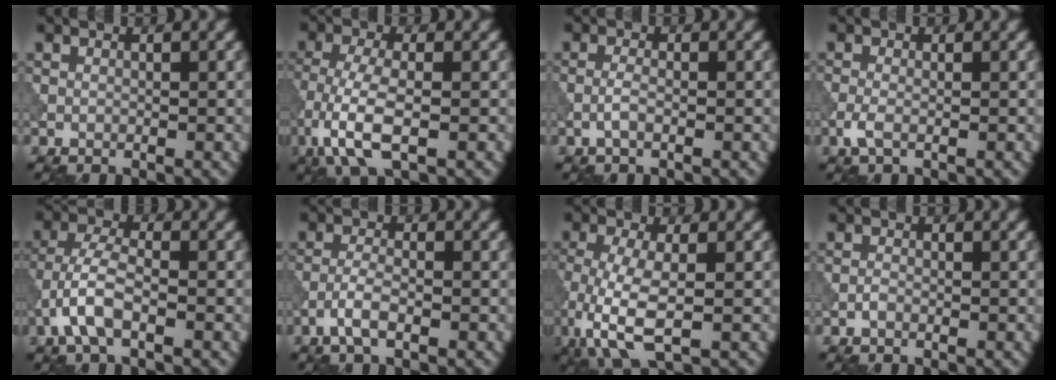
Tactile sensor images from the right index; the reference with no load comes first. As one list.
[{"total": 6.1, "force": [-2.6, 2.1, 5.1], "torque": [-0.114, -0.006, -0.059]}, {"total": 1.3, "force": [-0.5, 0.4, 1.1], "torque": [-0.026, 0.004, -0.013]}, {"total": 1.6, "force": [-0.7, 0.5, 1.3], "torque": [-0.036, 0.000, -0.019]}, {"total": 4.3, "force": [-1.9, 1.7, 3.5], "torque": [-0.076, 0.008, -0.046]}, {"total": 2.4, "force": [-1.3, 0.7, 1.9], "torque": [-0.042, 0.005, -0.031]}, {"total": 6.3, "force": [-1.9, 2.3, 5.5], "torque": [-0.130, -0.012, -0.036]}, {"total": 0.5, "force": [-0.3, 0.3, 0.3], "torque": [-0.009, 0.001, -0.008]}]